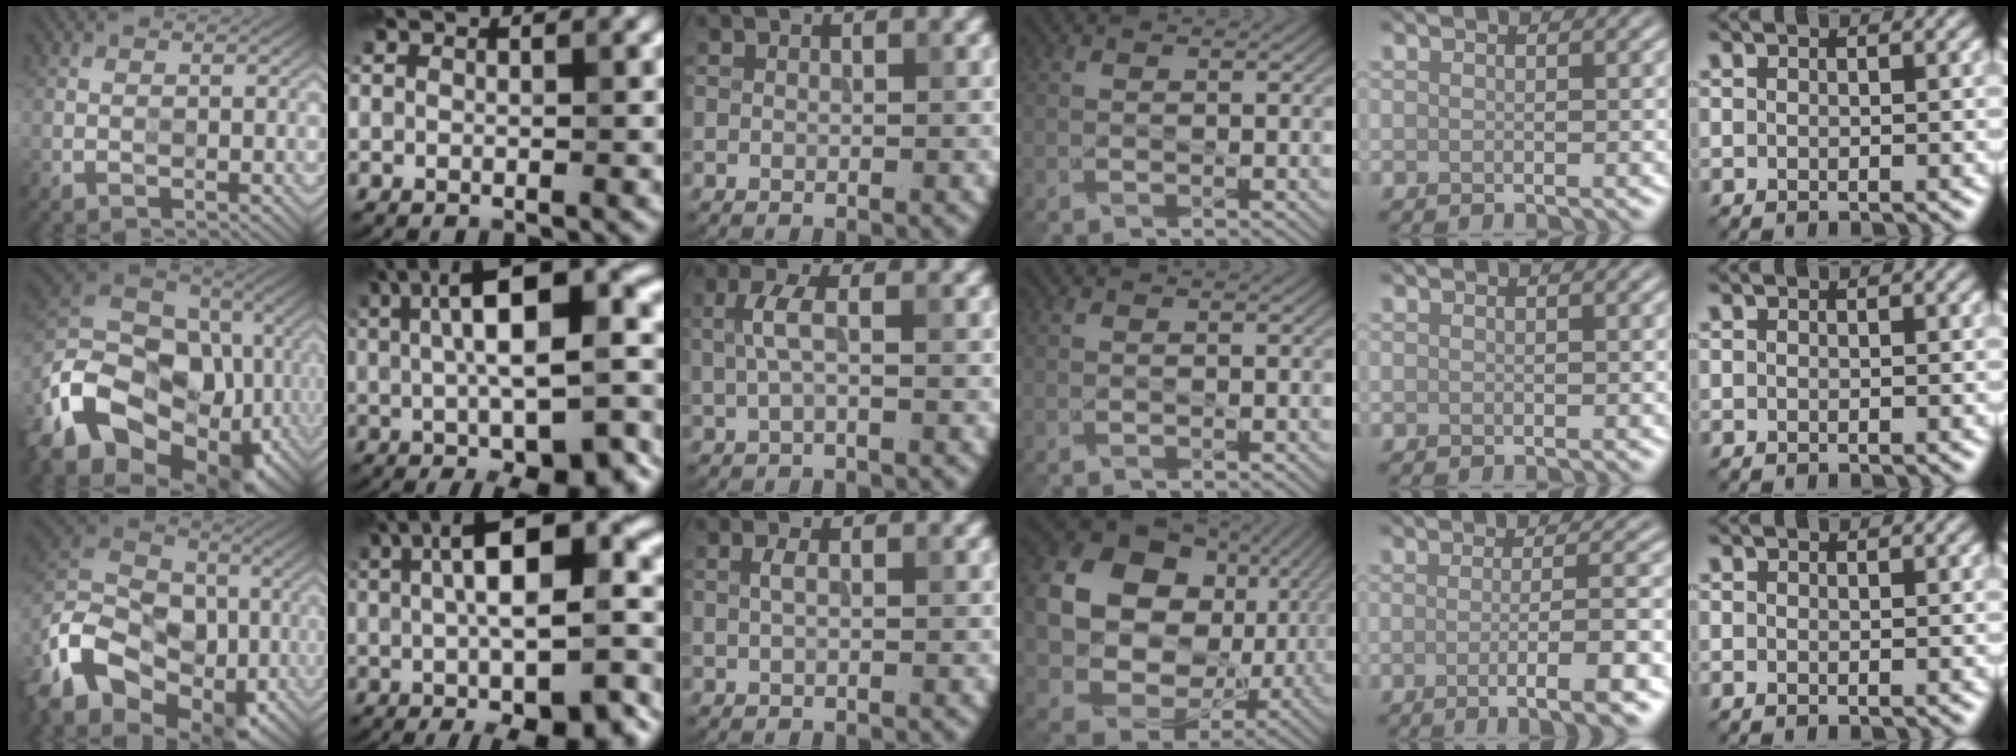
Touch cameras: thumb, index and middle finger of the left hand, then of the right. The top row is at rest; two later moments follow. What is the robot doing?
{"motion": "wipe", "object": "glasses"}